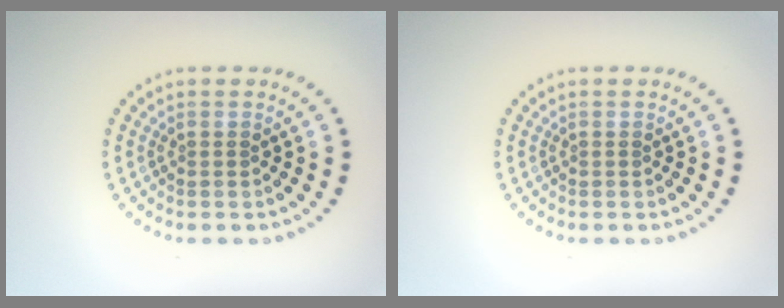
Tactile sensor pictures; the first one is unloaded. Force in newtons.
{"total": 0.0}